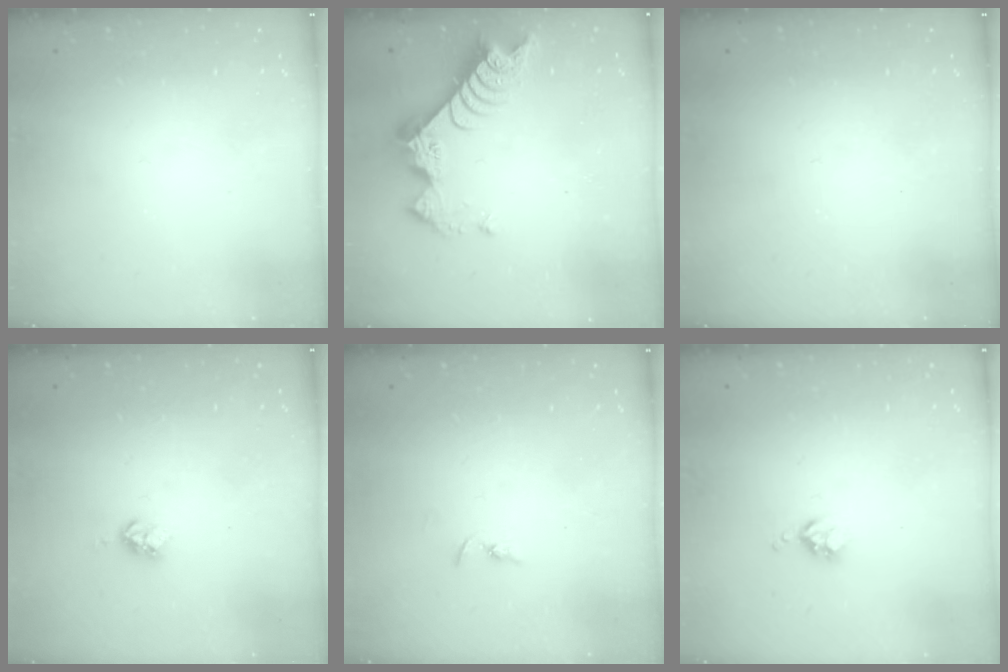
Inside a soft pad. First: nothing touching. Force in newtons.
{"total": 9.9, "press": 9.9, "slide": 0.8}
{"total": 0.0}
{"total": 4.4, "press": 4.3, "slide": 0.6}
{"total": 2.2, "press": 2.2, "slide": 0.2}
{"total": 3.3, "press": 3.3, "slide": 0.4}